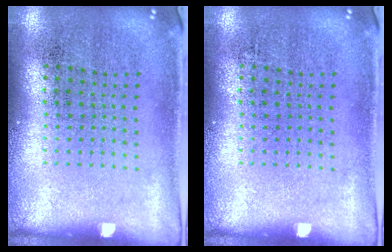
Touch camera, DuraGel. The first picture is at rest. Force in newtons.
{"total": 0.0}